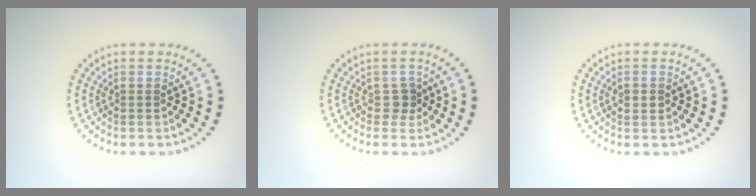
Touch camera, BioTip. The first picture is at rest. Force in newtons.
{"total": 1.3, "press": 1.0, "slide": 0.8}
{"total": 1.7, "press": 1.7, "slide": 0.1}